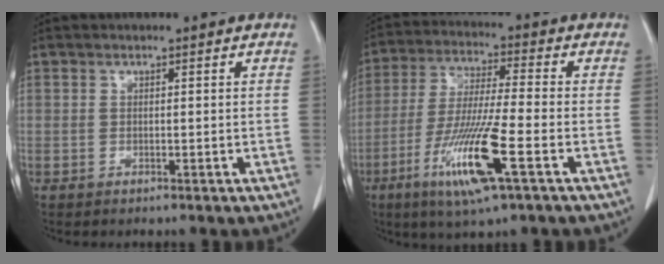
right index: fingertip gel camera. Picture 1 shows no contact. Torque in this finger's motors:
{"motor_torque": [1.74, -0.40, 0.93, 0.14]}